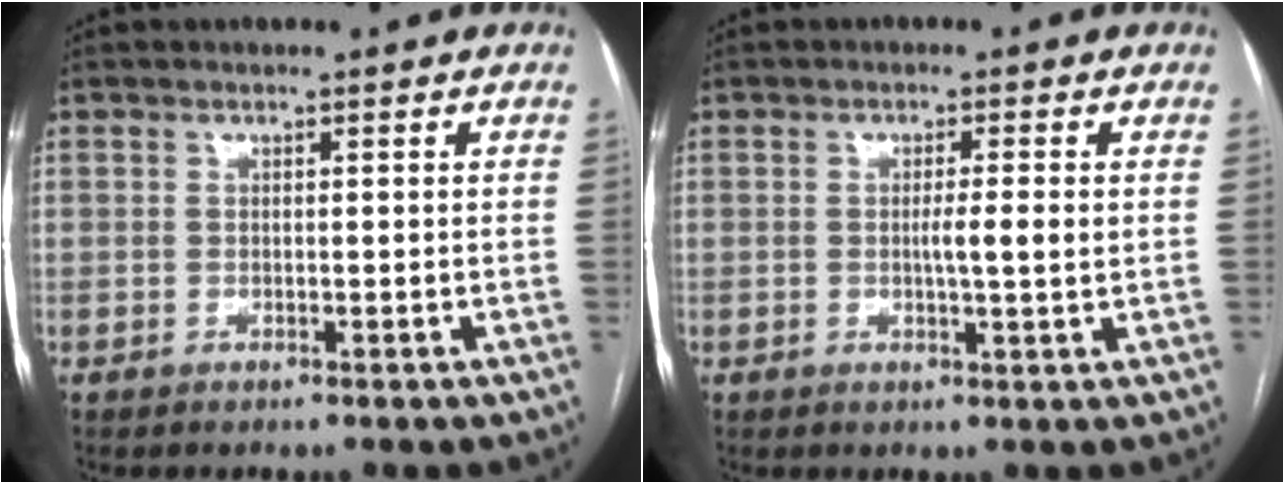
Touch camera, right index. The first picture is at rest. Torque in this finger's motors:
{"motor_torque": [0.67, 0.11, 0.34, 0.07]}